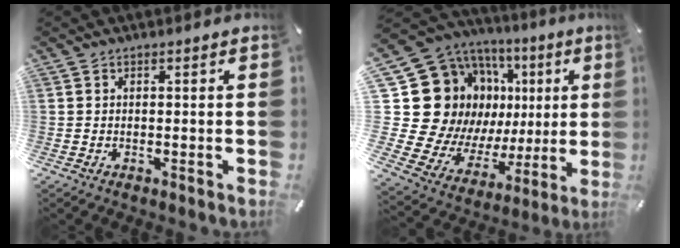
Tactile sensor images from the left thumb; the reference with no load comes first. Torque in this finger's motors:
{"motor_torque": [0.84, 0.86, 0.85, 0.31, 0.08]}